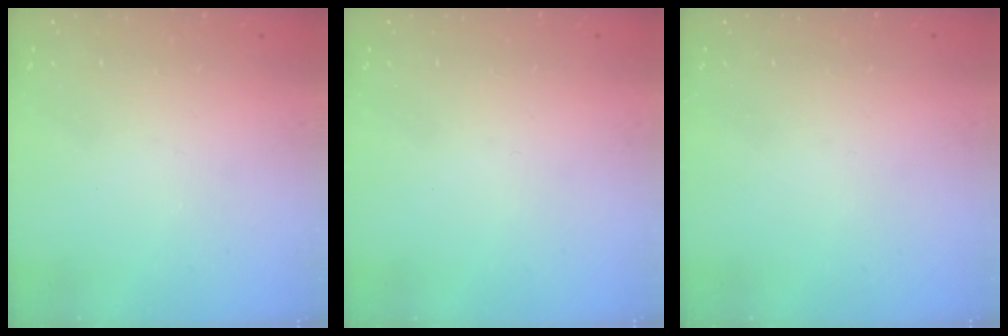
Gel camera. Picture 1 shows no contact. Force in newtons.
{"total": 0.0}
{"total": 0.0}